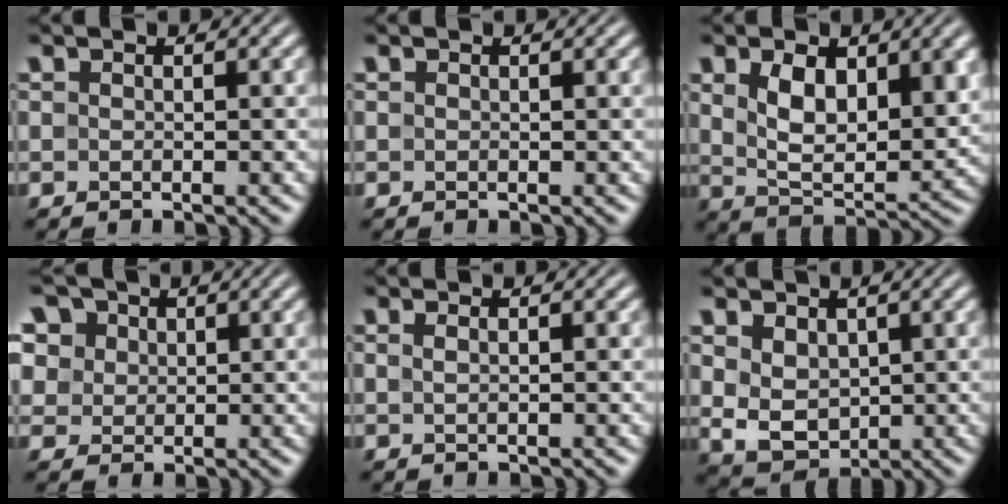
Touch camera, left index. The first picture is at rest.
{"total": 0.0}
{"total": 7.0, "force": [2.0, 3.7, 5.6], "torque": [-0.103, -0.009, 0.043]}
{"total": 8.9, "force": [4.9, 6.4, 3.9], "torque": [-0.096, 0.024, 0.065]}
{"total": 1.1, "force": [0.5, 0.5, 0.9], "torque": [-0.008, -0.004, 0.001]}
{"total": 4.0, "force": [1.1, 2.9, 2.5], "torque": [-0.054, -0.008, 0.026]}